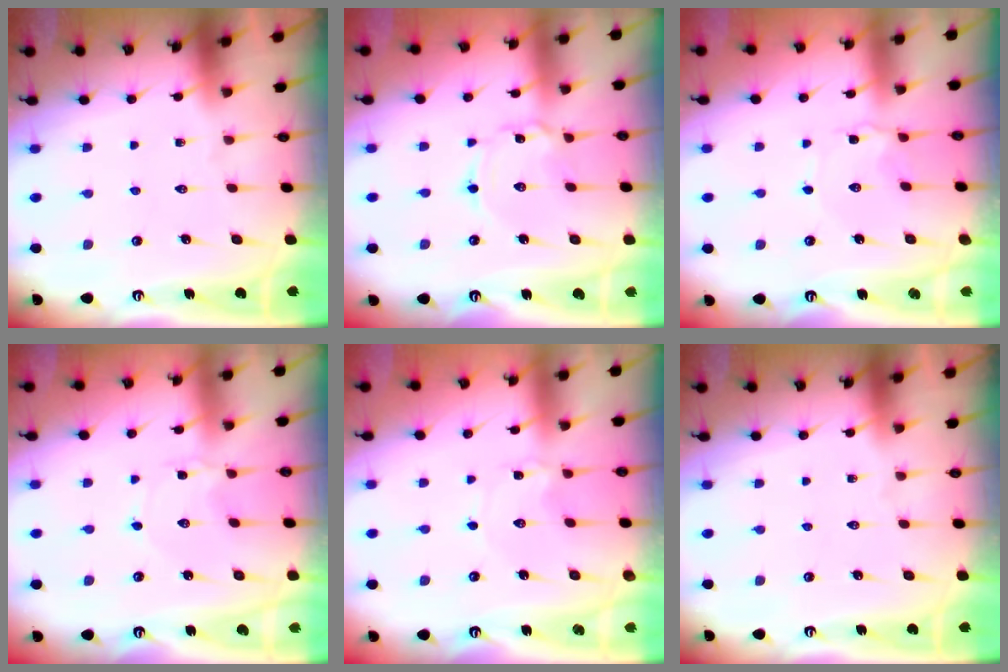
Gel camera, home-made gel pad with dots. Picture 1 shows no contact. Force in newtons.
{"total": 2.0, "press": 2.0, "slide": 0.2}
{"total": 1.6, "press": 1.5, "slide": 0.2}
{"total": 1.8, "press": 1.7, "slide": 0.3}
{"total": 0.0}
{"total": 0.0}